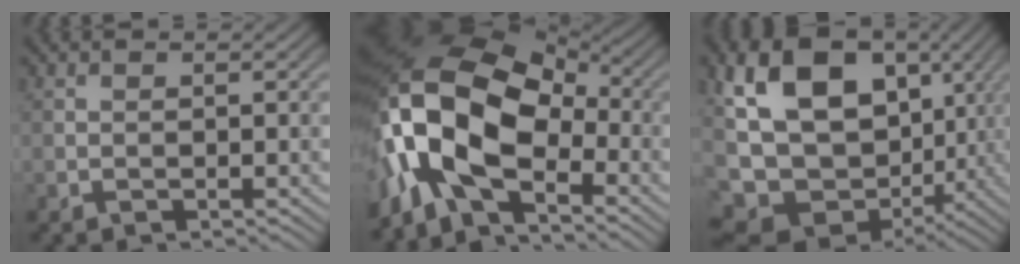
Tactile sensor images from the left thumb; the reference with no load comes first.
{"total": 17.4, "force": [-3.5, 9.6, 14.1], "torque": [-0.283, -0.005, -0.069]}
{"total": 16.2, "force": [1.1, 11.7, 11.1], "torque": [-0.213, -0.026, 0.051]}